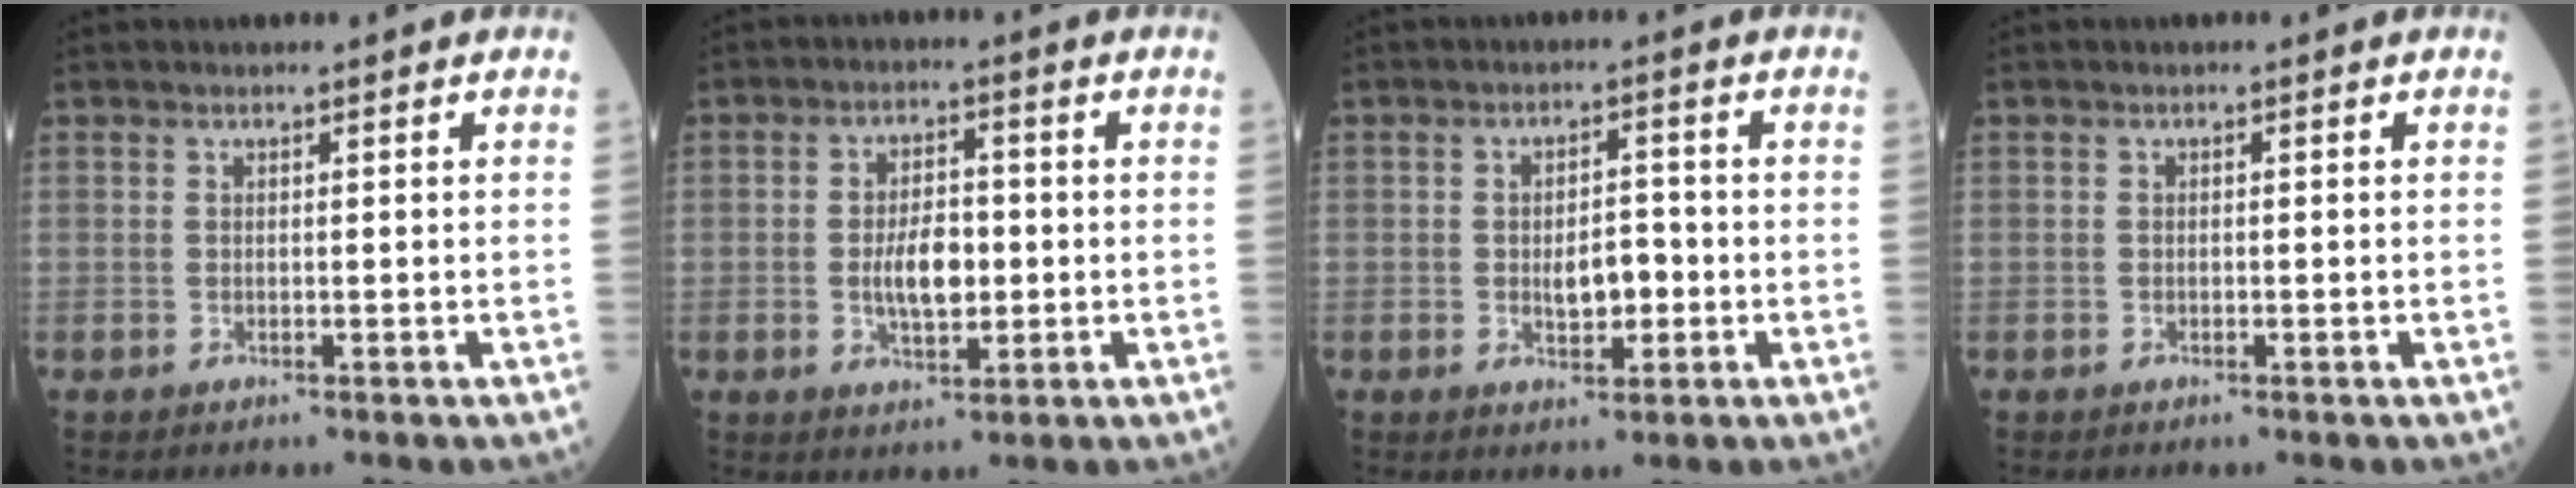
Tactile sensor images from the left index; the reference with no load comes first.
{"total": 5.9, "force": [-0.8, 2.8, 5.2], "torque": [-0.096, 0.000, -0.013]}
{"total": 4.2, "force": [-1.0, 2.1, 3.5], "torque": [-0.053, 0.001, -0.014]}
{"total": 0.0}